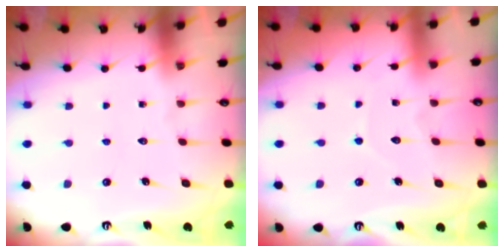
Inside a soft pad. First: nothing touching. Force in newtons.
{"total": 4.5, "press": 4.4, "slide": 0.6}